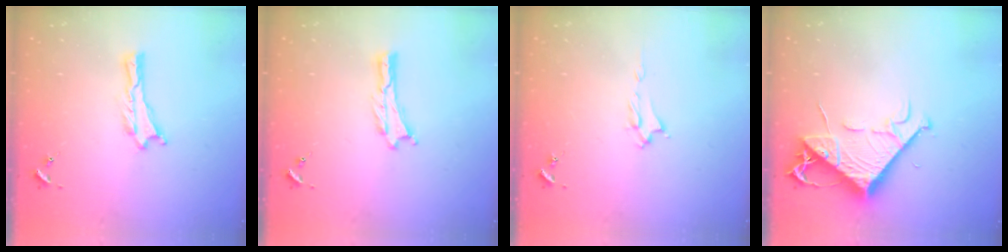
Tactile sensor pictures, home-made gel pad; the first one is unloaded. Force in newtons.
{"total": 0.0}
{"total": 1.6, "press": 1.6, "slide": 0.2}
{"total": 8.9, "press": 8.8, "slide": 1.1}